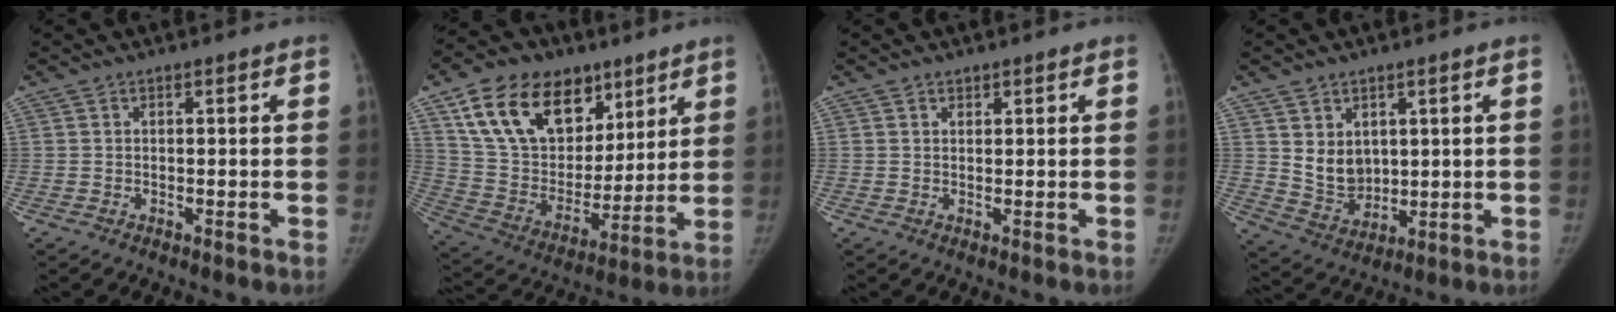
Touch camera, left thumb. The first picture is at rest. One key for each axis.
{"total": 23.6, "fx": 12.7, "fy": 15.3, "fz": 12.7, "tx": -0.193, "ty": -0.023, "tz": 0.232}
{"total": 0.8, "fx": 0.6, "fy": 0.5, "fz": 0.0, "tx": 0.011, "ty": -0.003, "tz": 0.006}
{"total": 7.2, "fx": 2.1, "fy": 5.7, "fz": 4.0, "tx": -0.043, "ty": -0.025, "tz": 0.060}